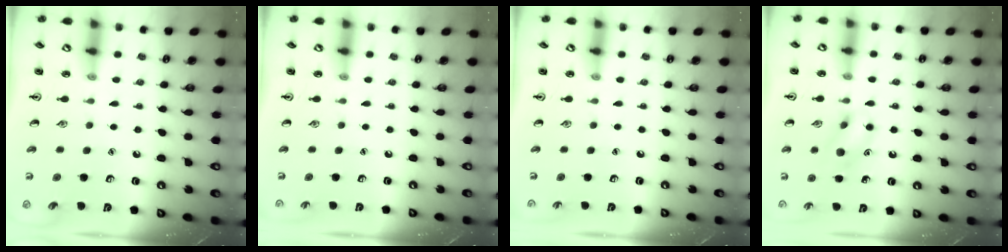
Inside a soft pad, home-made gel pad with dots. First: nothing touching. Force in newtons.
{"total": 0.0}
{"total": 0.0}
{"total": 10.8, "press": 10.7, "slide": 1.4}